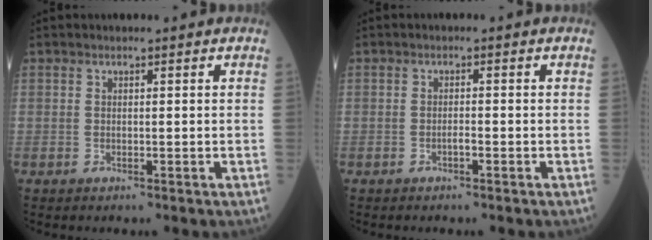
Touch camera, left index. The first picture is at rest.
{"total": 0.8, "force": [-0.7, 0.0, 0.5], "torque": [-0.007, -0.002, -0.014]}